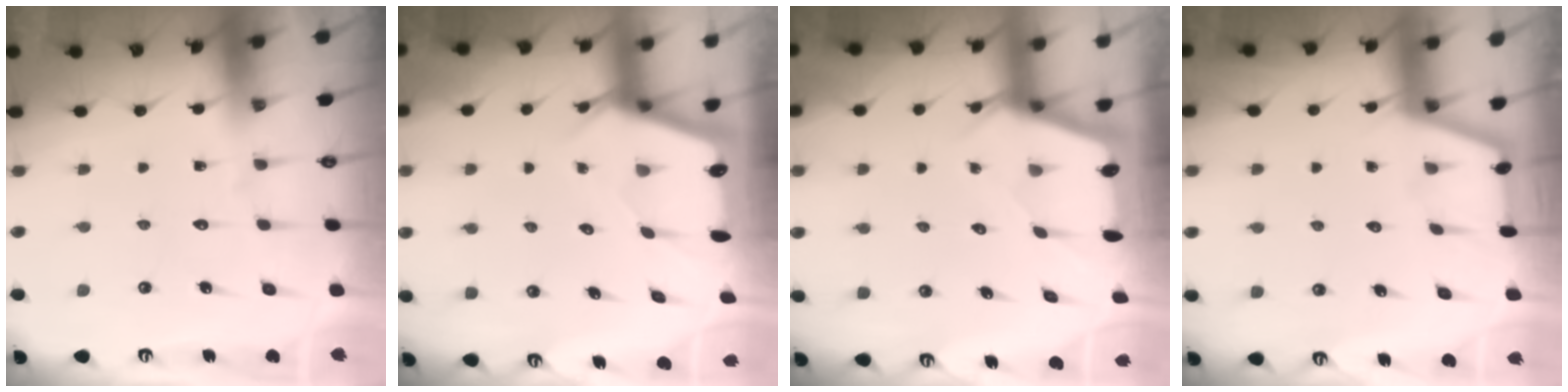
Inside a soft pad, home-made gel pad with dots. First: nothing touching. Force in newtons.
{"total": 2.7, "press": 2.7, "slide": 0.2}
{"total": 2.4, "press": 2.4, "slide": 0.3}
{"total": 1.5, "press": 1.5, "slide": 0.2}